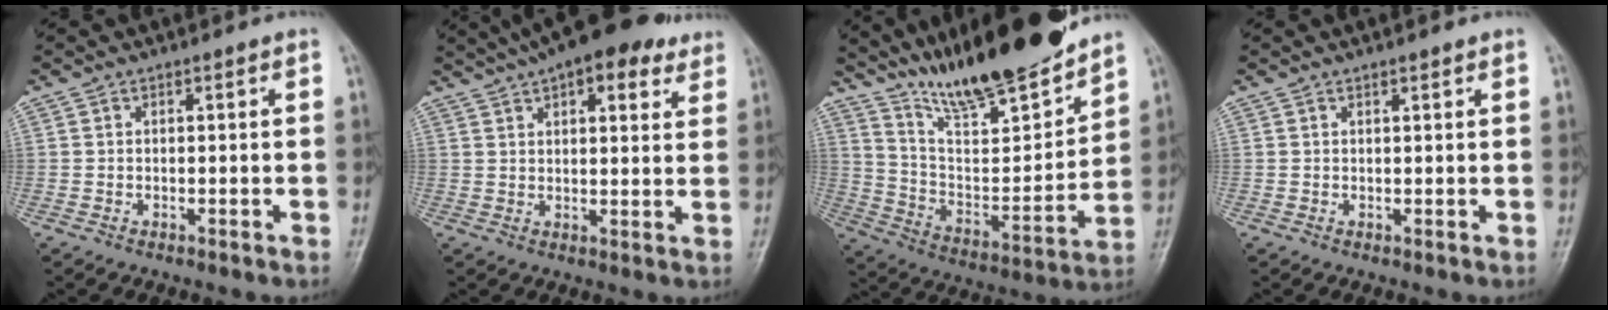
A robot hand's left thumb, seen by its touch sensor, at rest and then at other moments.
{"total": 16.3, "force": [10.8, 6.5, 10.4], "torque": [-0.132, 0.004, 0.151]}
{"total": 20.5, "force": [17.4, 3.7, 10.1], "torque": [-0.131, -0.103, 0.305]}
{"total": 0.9, "force": [0.7, 0.2, 0.5], "torque": [-0.007, -0.003, 0.011]}